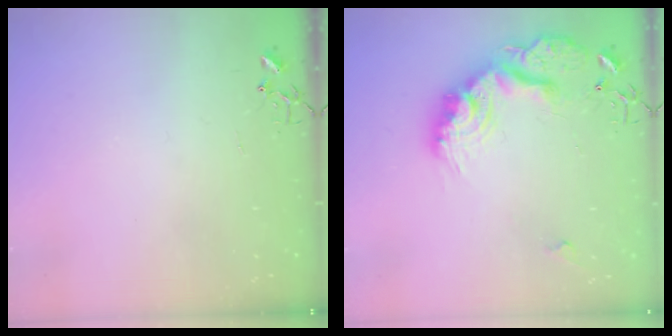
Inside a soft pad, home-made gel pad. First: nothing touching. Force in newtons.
{"total": 19.5, "press": 19.5, "slide": 1.0}